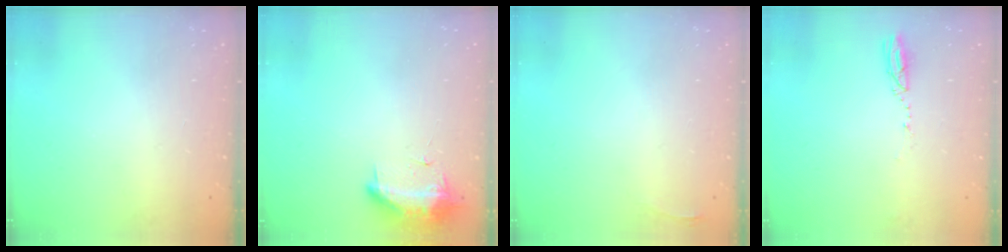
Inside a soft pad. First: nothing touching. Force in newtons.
{"total": 18.3, "press": 11.7, "slide": 14.2}
{"total": 3.1, "press": 2.7, "slide": 1.5}
{"total": 2.9, "press": 2.9, "slide": 0.4}